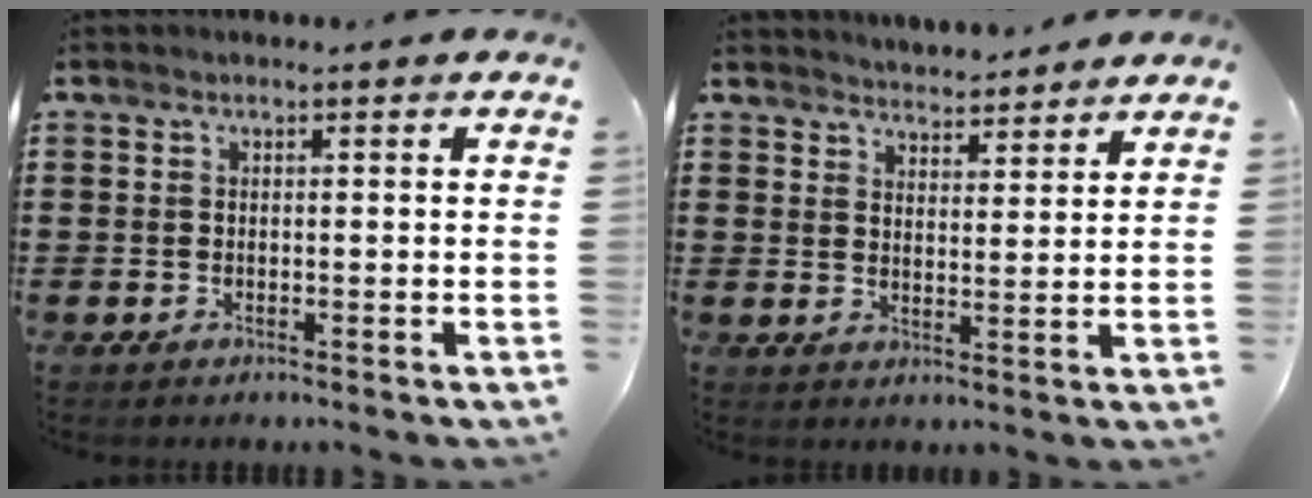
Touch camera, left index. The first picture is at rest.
{"total": 3.6, "force": [3.6, 0.1, -0.1], "torque": [-0.010, -0.016, 0.066]}